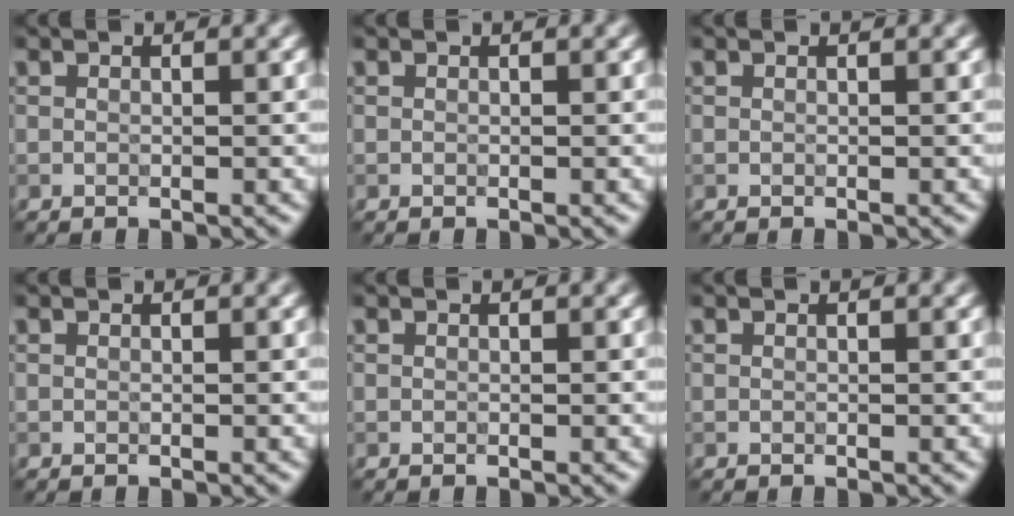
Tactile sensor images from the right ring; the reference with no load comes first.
{"total": 0.0}
{"total": 0.0}
{"total": 0.0}
{"total": 0.0}
{"total": 0.0}